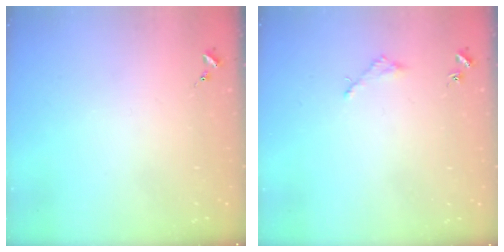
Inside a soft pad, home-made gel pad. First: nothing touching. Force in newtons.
{"total": 1.6, "press": 1.6, "slide": 0.2}